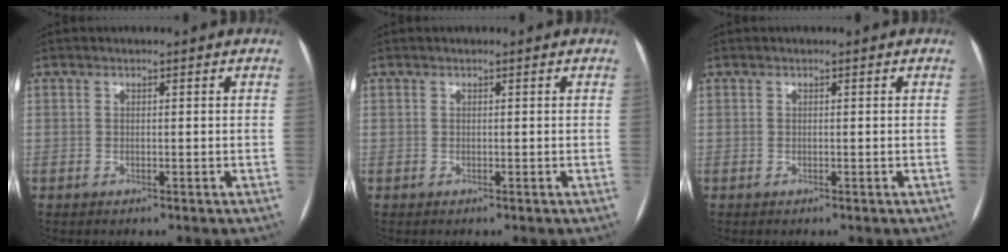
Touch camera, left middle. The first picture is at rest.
{"total": 0.0}
{"total": 0.0}